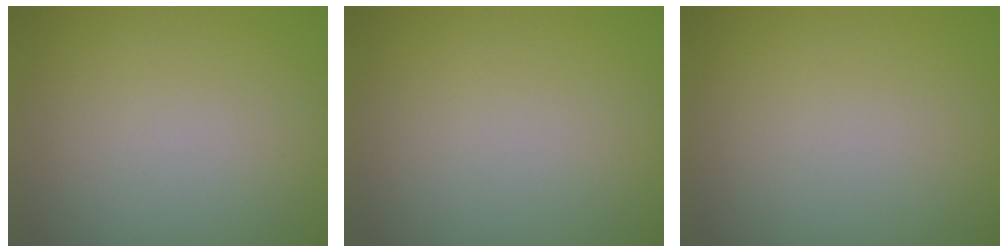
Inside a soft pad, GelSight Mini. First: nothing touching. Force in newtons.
{"total": 0.0}
{"total": 0.0}